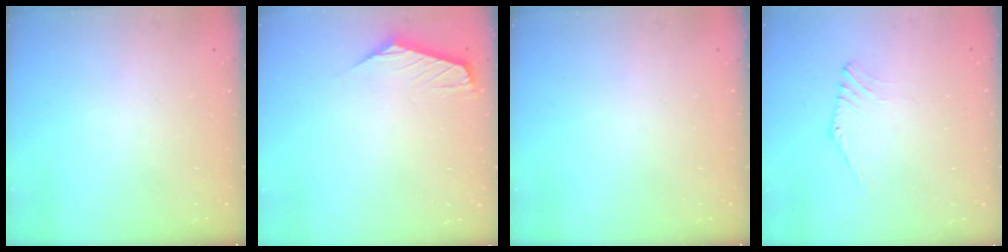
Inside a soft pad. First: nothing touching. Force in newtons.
{"total": 1.3, "press": 1.2, "slide": 0.5}
{"total": 0.0}
{"total": 0.8, "press": 0.7, "slide": 0.3}